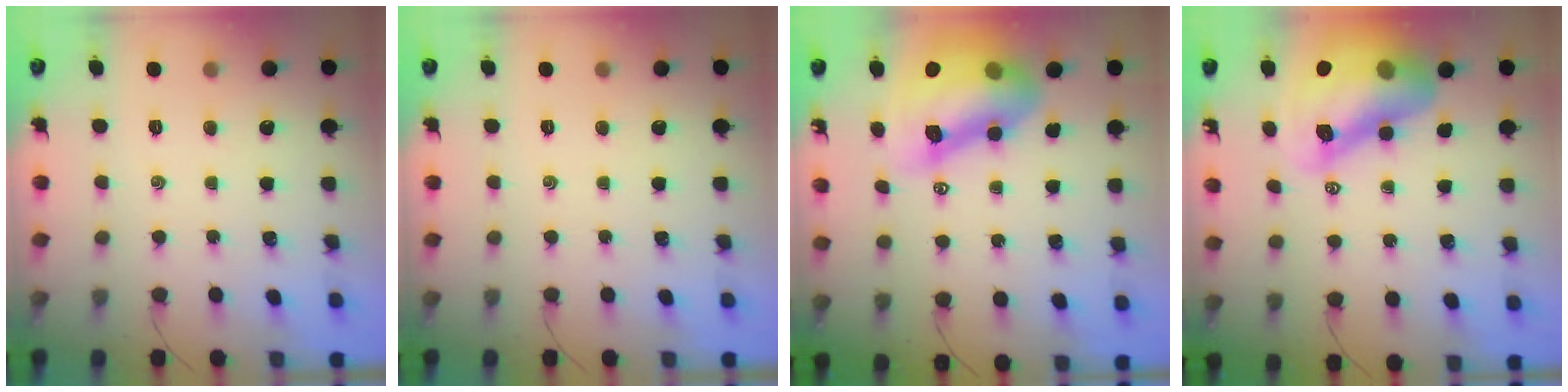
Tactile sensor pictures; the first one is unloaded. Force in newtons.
{"total": 0.0}
{"total": 16.6, "press": 16.0, "slide": 4.6}
{"total": 18.1, "press": 17.4, "slide": 5.1}